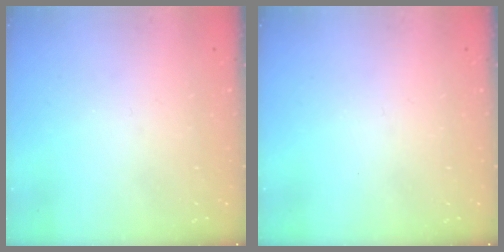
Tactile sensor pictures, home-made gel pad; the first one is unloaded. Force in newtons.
{"total": 0.0}